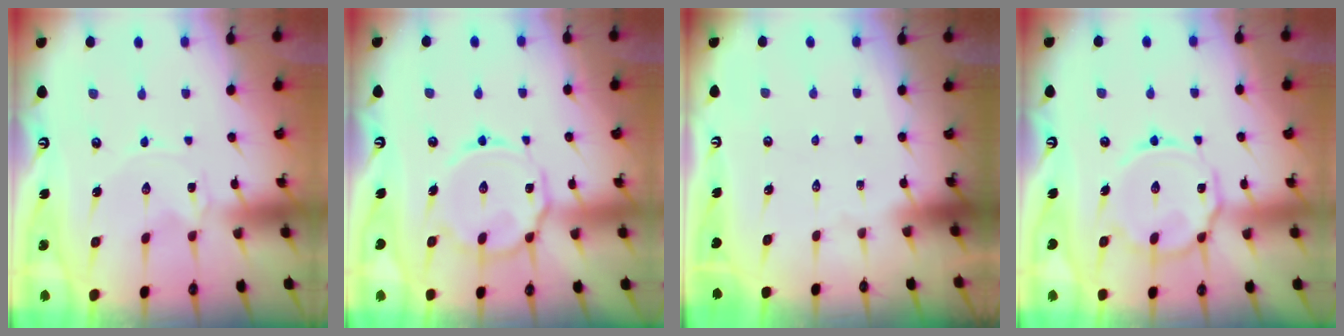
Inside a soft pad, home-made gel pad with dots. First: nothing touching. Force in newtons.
{"total": 13.6, "press": 13.5, "slide": 1.2}
{"total": 0.0}
{"total": 13.6, "press": 13.5, "slide": 1.2}